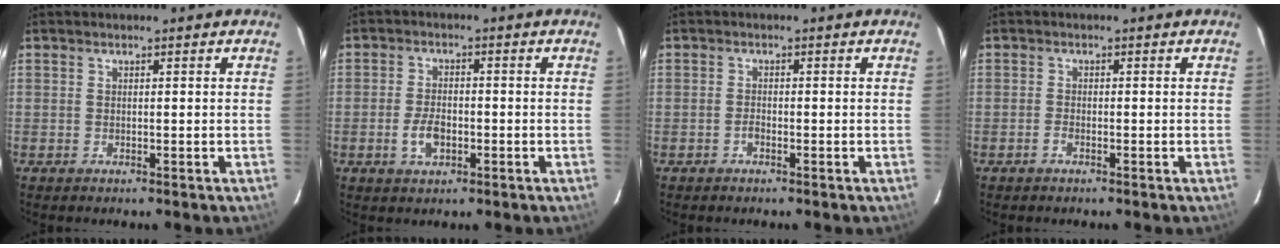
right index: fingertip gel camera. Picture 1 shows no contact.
{"total": 4.8, "force": [-1.7, 2.9, 3.5], "torque": [-0.073, -0.001, -0.028]}
{"total": 1.0, "force": [-0.7, 0.6, 0.5], "torque": [-0.010, 0.001, -0.014]}
{"total": 1.1, "force": [-0.8, 0.5, 0.6], "torque": [-0.017, -0.001, -0.017]}